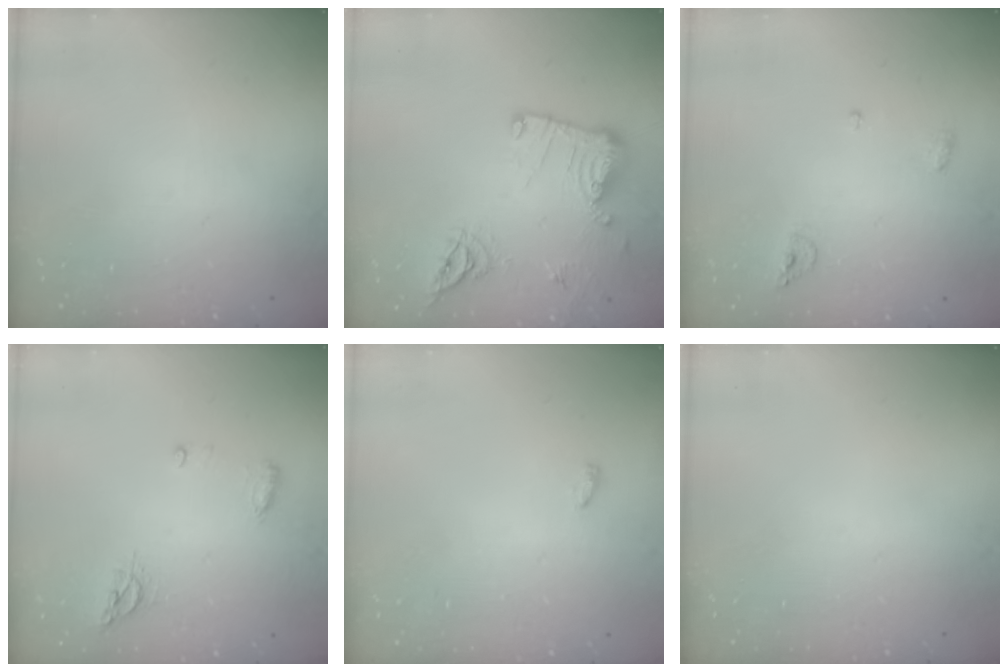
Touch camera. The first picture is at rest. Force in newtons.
{"total": 14.9, "press": 14.9, "slide": 0.4}
{"total": 5.7, "press": 5.7, "slide": 1.0}
{"total": 8.4, "press": 6.9, "slide": 4.9}
{"total": 6.5, "press": 3.1, "slide": 5.7}
{"total": 0.0}